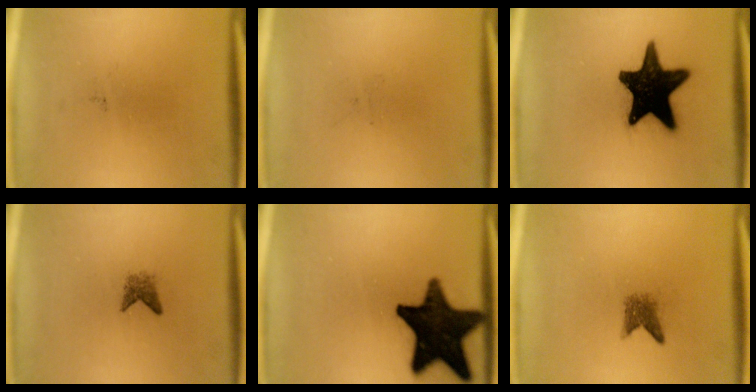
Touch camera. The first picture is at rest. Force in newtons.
{"total": 0.0}
{"total": 19.1}
{"total": 1.6}
{"total": 18.5}
{"total": 2.3}